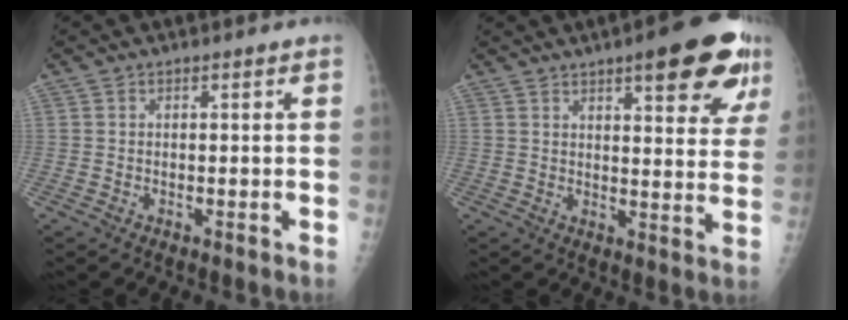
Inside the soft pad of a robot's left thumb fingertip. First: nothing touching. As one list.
[{"total": 16.2, "force": [9.0, 4.6, 12.7], "torque": [-0.131, -0.033, 0.111]}]